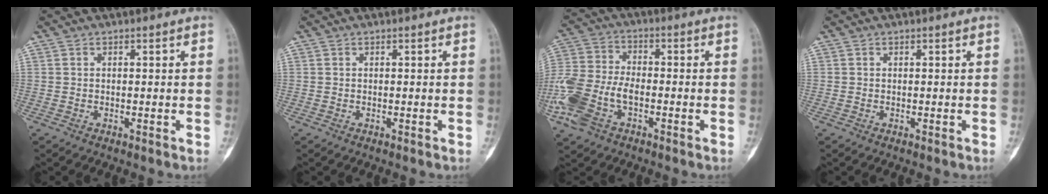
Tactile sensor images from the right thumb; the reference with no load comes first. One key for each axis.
{"total": 0.0}
{"total": 14.3, "fx": -5.2, "fy": 8.6, "fz": 10.2, "tx": -0.234, "ty": 0.021, "tz": -0.103}
{"total": 0.0}